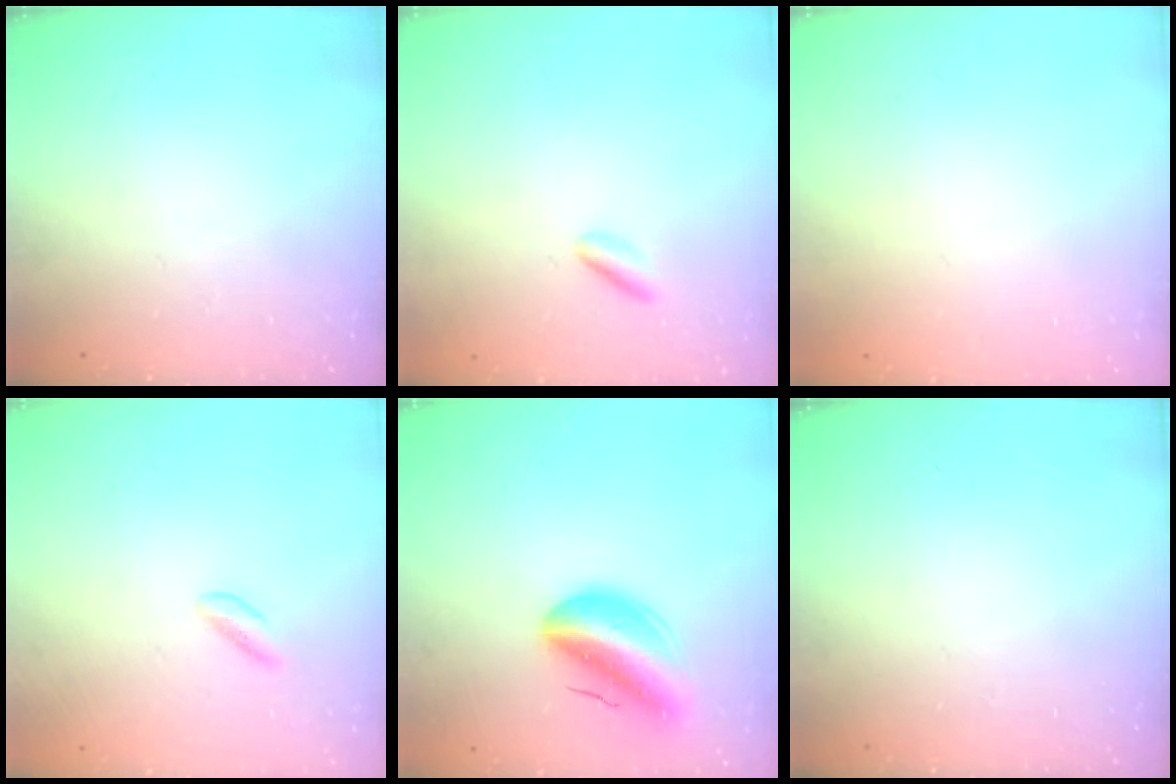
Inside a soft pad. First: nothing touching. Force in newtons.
{"total": 2.2, "press": 2.2, "slide": 0.3}
{"total": 2.2, "press": 2.2, "slide": 0.1}
{"total": 0.0}
{"total": 10.1, "press": 9.5, "slide": 3.5}
{"total": 0.0}